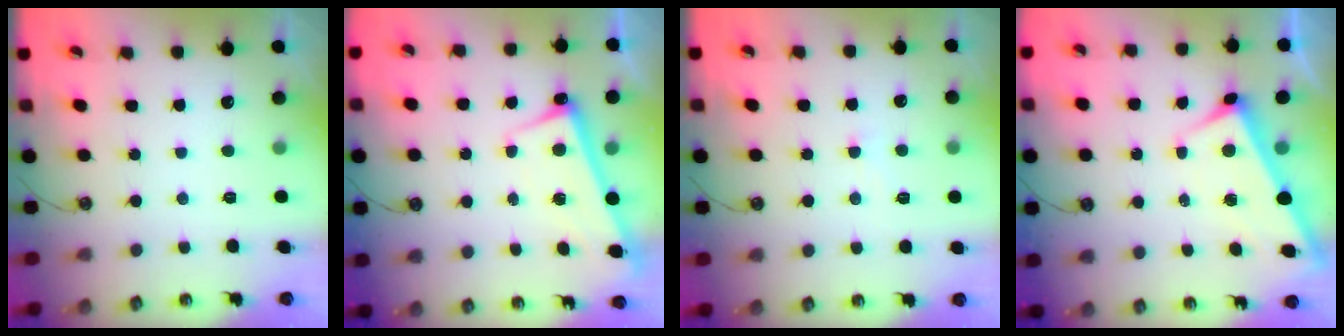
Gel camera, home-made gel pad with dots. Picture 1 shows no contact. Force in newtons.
{"total": 2.7, "press": 2.6, "slide": 0.4}
{"total": 2.8, "press": 2.8, "slide": 0.4}
{"total": 2.8, "press": 2.7, "slide": 0.5}